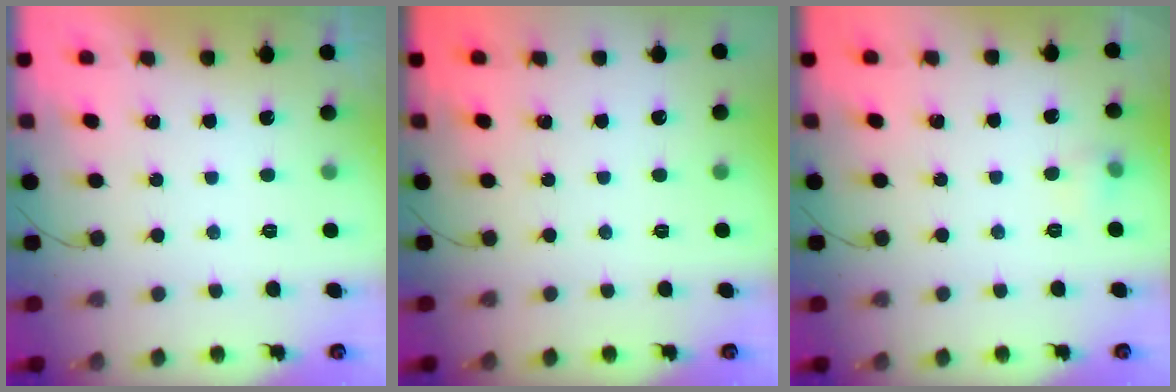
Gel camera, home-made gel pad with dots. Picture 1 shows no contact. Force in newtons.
{"total": 0.0}
{"total": 4.3, "press": 4.1, "slide": 1.4}